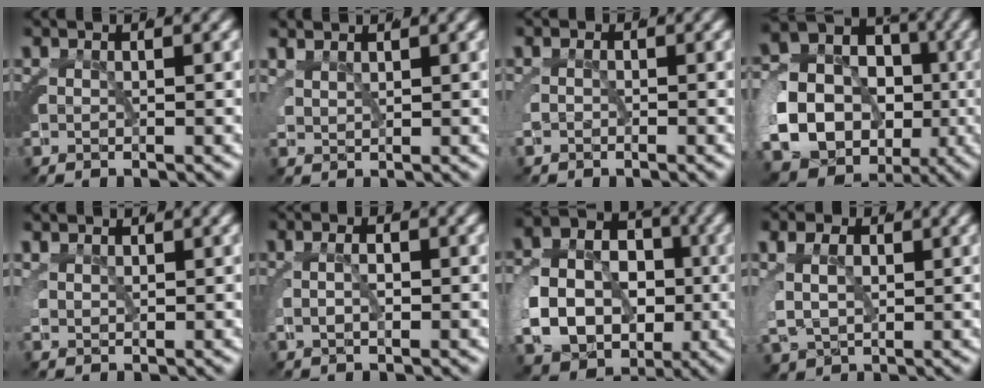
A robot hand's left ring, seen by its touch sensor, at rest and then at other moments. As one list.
[{"total": 2.1, "force": [1.8, 0.6, 0.7], "torque": [-0.012, 0.005, 0.035]}, {"total": 0.7, "force": [-0.6, 0.4, 0.2], "torque": [-0.004, -0.001, -0.013]}, {"total": 20.1, "force": [-3.7, 17.7, 8.8], "torque": [-0.209, -0.071, -0.068]}, {"total": 1.6, "force": [1.2, 0.7, 0.7], "torque": [-0.015, 0.001, 0.025]}, {"total": 2.1, "force": [-0.1, 0.7, 2.0], "torque": [-0.022, 0.008, -0.006]}, {"total": 14.3, "force": [-2.7, 11.8, 7.6], "torque": [-0.152, -0.045, -0.049]}, {"total": 5.4, "force": [0.4, 4.5, 3.0], "torque": [-0.071, -0.023, 0.015]}]